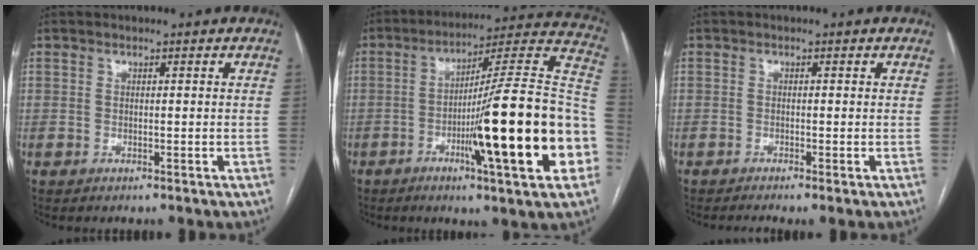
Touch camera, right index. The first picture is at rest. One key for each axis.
{"total": 25.1, "fx": -6.4, "fy": 0.6, "fz": 24.2, "tx": -0.281, "ty": 0.003, "tz": -0.102}
{"total": 1.7, "fx": -1.2, "fy": -0.2, "fz": 1.2, "tx": -0.020, "ty": -0.002, "tz": -0.022}